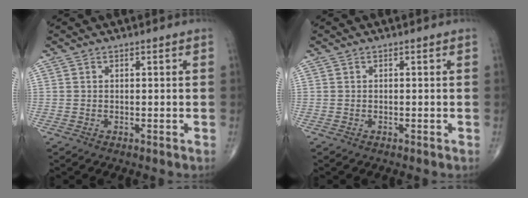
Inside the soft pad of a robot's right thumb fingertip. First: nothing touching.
{"total": 0.0}